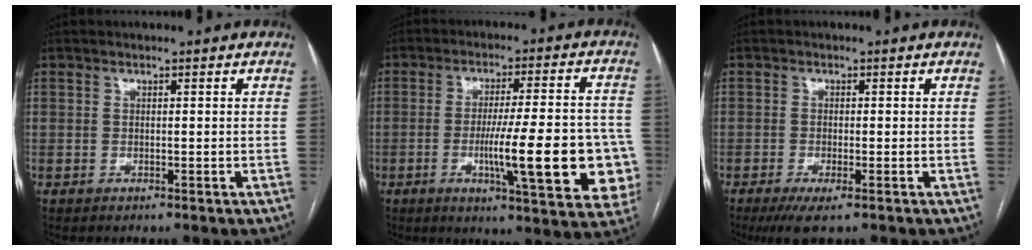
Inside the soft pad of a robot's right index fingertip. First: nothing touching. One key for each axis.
{"total": 18.0, "fx": -4.2, "fy": 2.7, "fz": 17.3, "tx": -0.185, "ty": 0.012, "tz": -0.047}
{"total": 3.9, "fx": -2.5, "fy": 0.7, "fz": 3.0, "tx": -0.055, "ty": -0.011, "tz": -0.039}